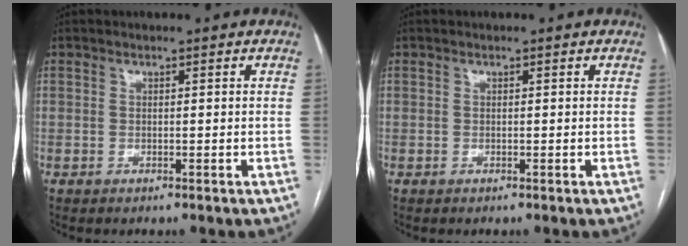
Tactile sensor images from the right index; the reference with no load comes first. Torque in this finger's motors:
{"motor_torque": [0.13, 0.13, -0.08, 0.00]}